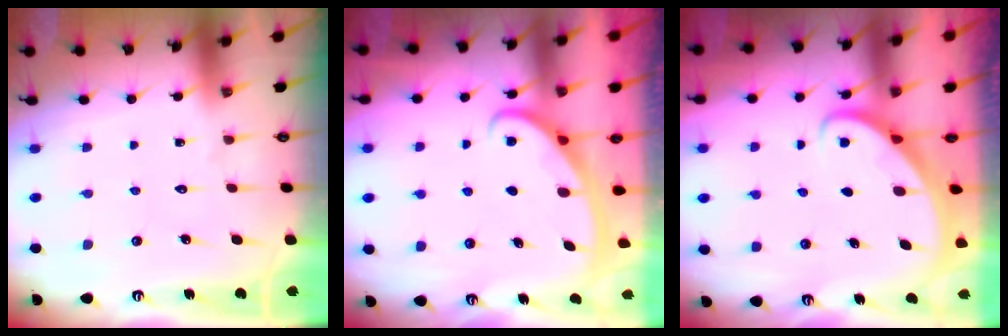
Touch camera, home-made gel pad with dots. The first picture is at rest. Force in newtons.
{"total": 2.8, "press": 2.8, "slide": 0.4}
{"total": 2.7, "press": 2.7, "slide": 0.3}